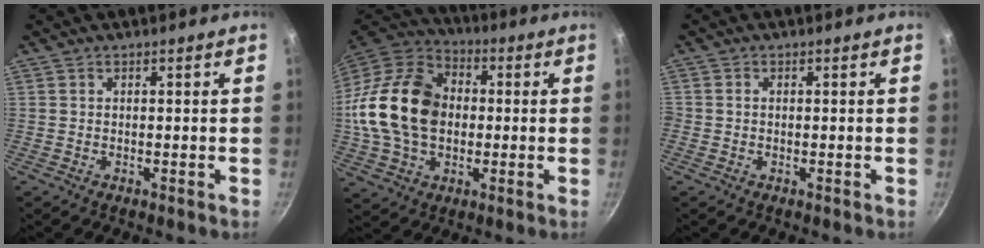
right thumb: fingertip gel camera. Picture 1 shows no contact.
{"total": 21.2, "force": [0.2, 15.3, 14.6], "torque": [-0.257, 0.030, -0.002]}
{"total": 0.6, "force": [-0.1, 0.5, 0.2], "torque": [-0.004, 0.002, -0.003]}